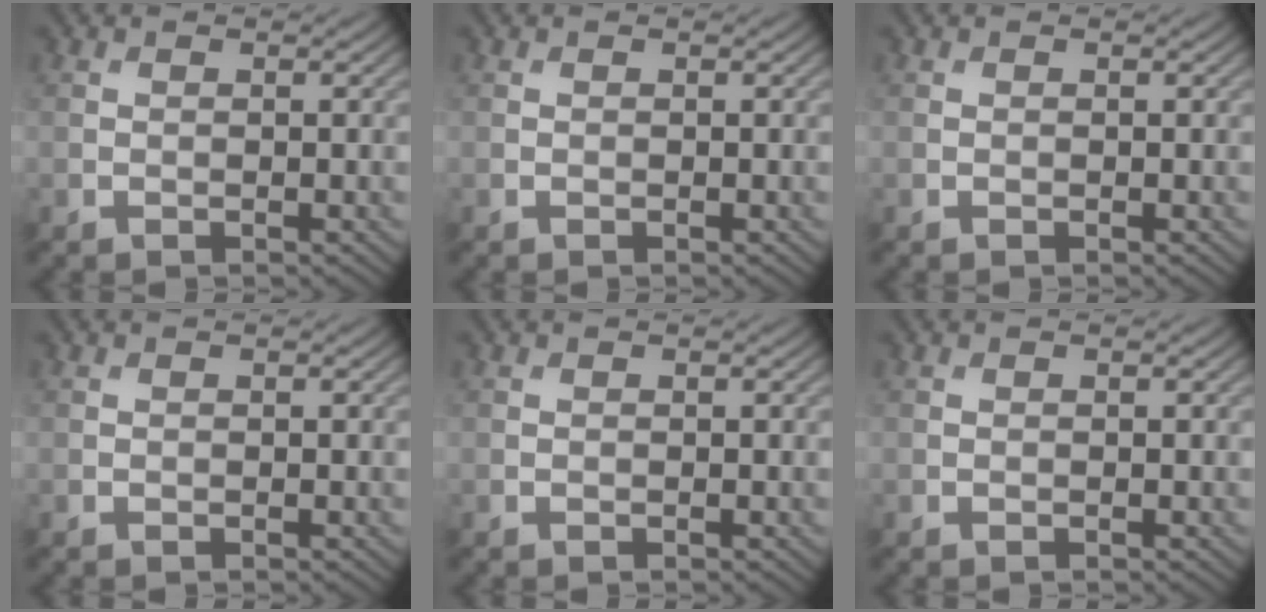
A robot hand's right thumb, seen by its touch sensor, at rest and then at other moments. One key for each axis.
{"total": 0.0}
{"total": 0.0}
{"total": 0.0}
{"total": 0.0}
{"total": 0.0}